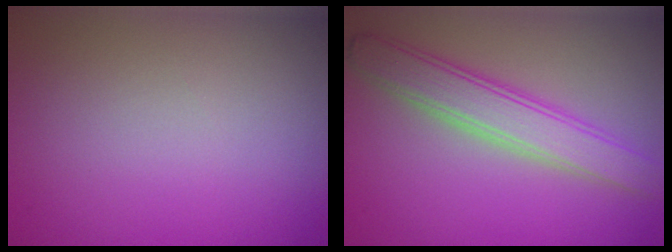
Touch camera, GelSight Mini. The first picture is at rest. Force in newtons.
{"total": 4.5, "press": 4.5, "slide": 0.3}